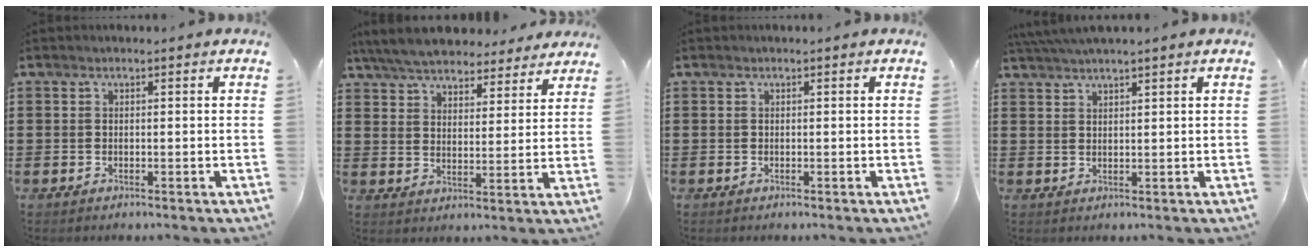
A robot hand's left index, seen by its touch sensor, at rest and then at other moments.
{"total": 6.9, "force": [6.5, 1.3, 1.8], "torque": [-0.063, -0.024, 0.119]}
{"total": 0.0}
{"total": 2.6, "force": [2.3, -0.4, 1.0], "torque": [-0.025, 0.000, 0.044]}